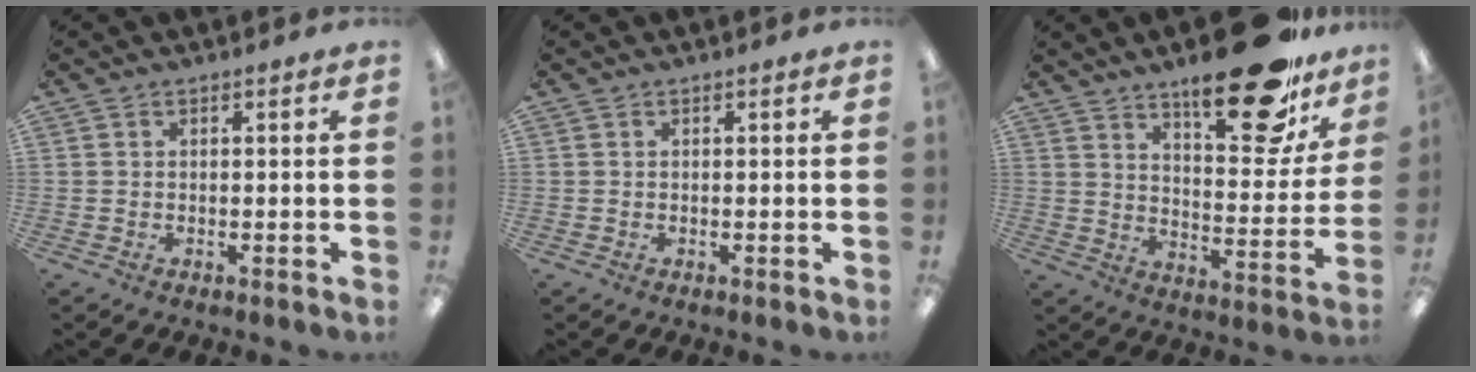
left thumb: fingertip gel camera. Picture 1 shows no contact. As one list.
[{"total": 0.0}, {"total": 21.7, "force": [15.4, 7.5, 13.4], "torque": [-0.182, -0.099, 0.250]}]